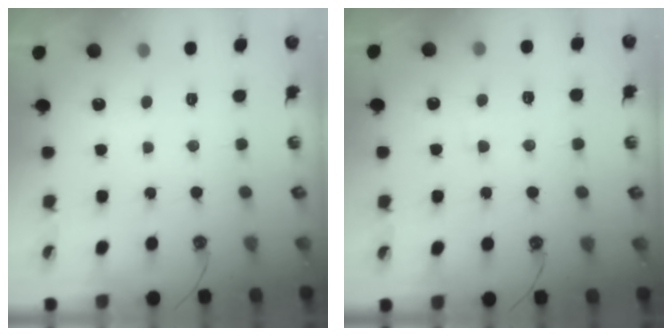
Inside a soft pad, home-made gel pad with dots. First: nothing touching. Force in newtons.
{"total": 3.1, "press": 2.9, "slide": 1.0}